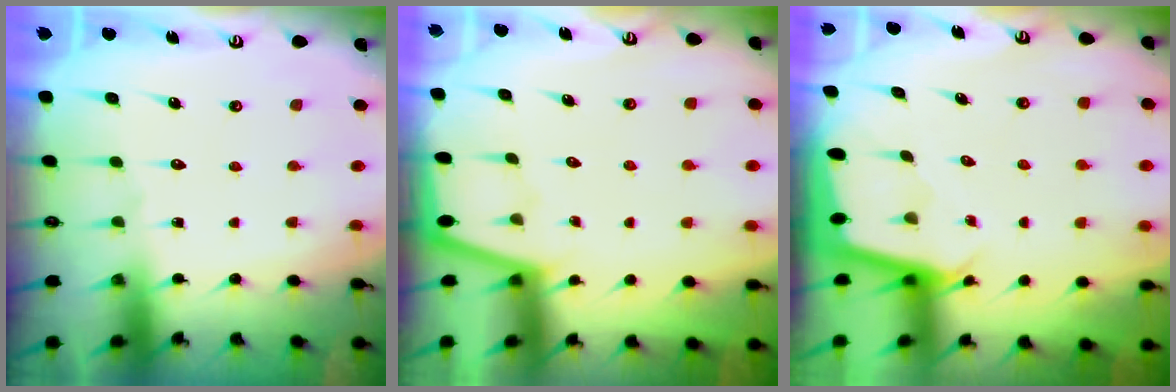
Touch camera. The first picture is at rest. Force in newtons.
{"total": 1.4, "press": 1.4, "slide": 0.2}
{"total": 2.0, "press": 2.0, "slide": 0.1}